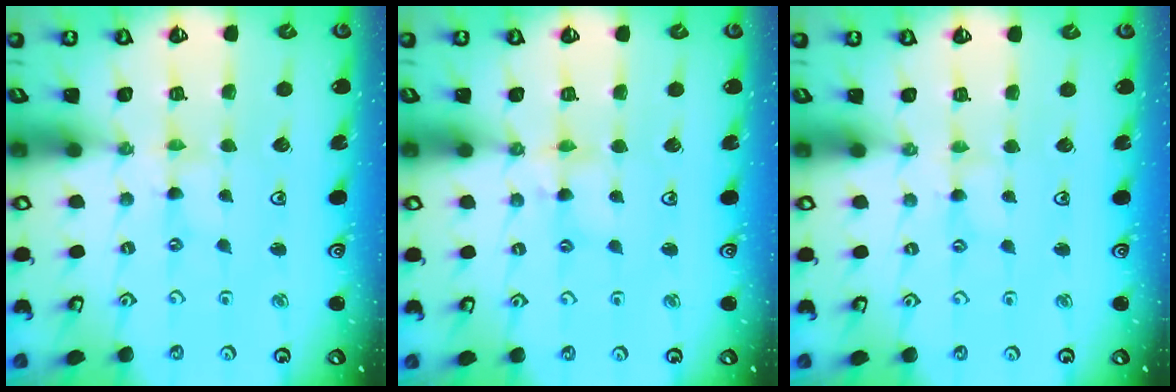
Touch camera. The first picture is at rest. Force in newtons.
{"total": 5.6, "press": 5.6, "slide": 0.4}
{"total": 2.0, "press": 2.0, "slide": 0.3}